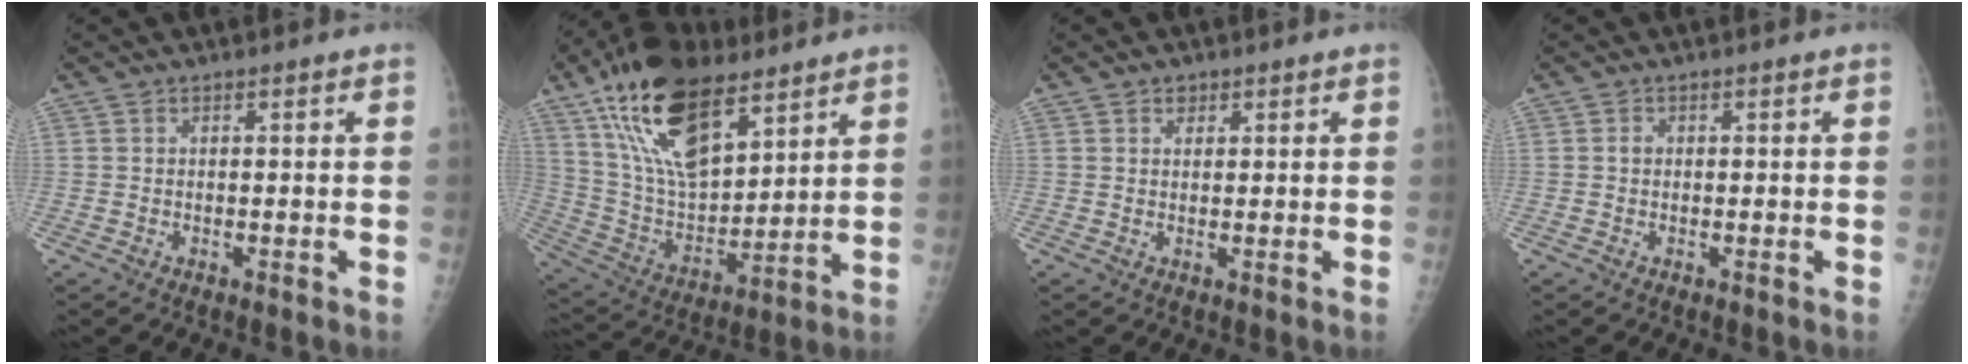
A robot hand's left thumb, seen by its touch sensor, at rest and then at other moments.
{"total": 22.6, "force": [13.3, 10.4, 15.0], "torque": [-0.255, -0.046, 0.251]}
{"total": 1.7, "force": [0.9, 1.4, 0.5], "torque": [0.004, -0.004, 0.011]}
{"total": 0.7, "force": [0.0, 0.7, 0.3], "torque": [0.001, 0.002, -0.003]}